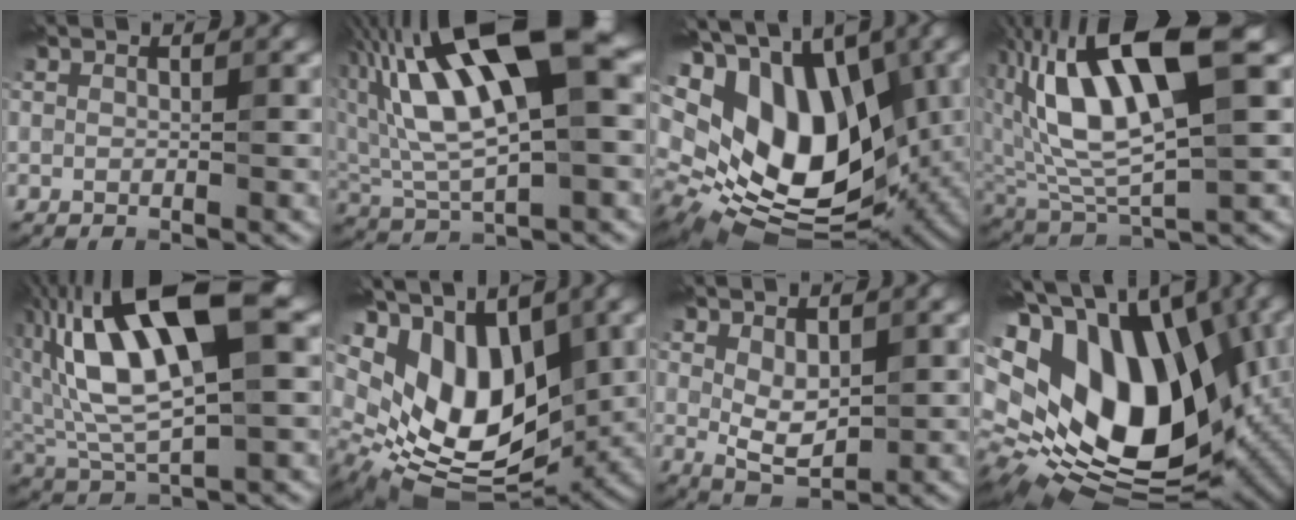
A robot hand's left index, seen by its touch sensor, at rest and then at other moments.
{"total": 14.7, "force": [4.2, 5.9, 12.8], "torque": [-0.245, 0.016, 0.071]}
{"total": 18.4, "force": [3.5, 11.7, 13.8], "torque": [-0.222, 0.008, 0.074]}
{"total": 12.0, "force": [2.9, 4.9, 10.6], "torque": [-0.205, 0.009, 0.049]}
{"total": 13.3, "force": [3.4, 5.6, 11.6], "torque": [-0.228, 0.017, 0.061]}
{"total": 11.8, "force": [3.5, 7.0, 8.9], "torque": [-0.165, -0.006, 0.063]}
{"total": 3.2, "force": [0.8, 1.7, 2.5], "torque": [-0.050, -0.006, 0.020]}
{"total": 21.2, "force": [3.3, 13.8, 15.7], "torque": [-0.260, -0.022, 0.098]}